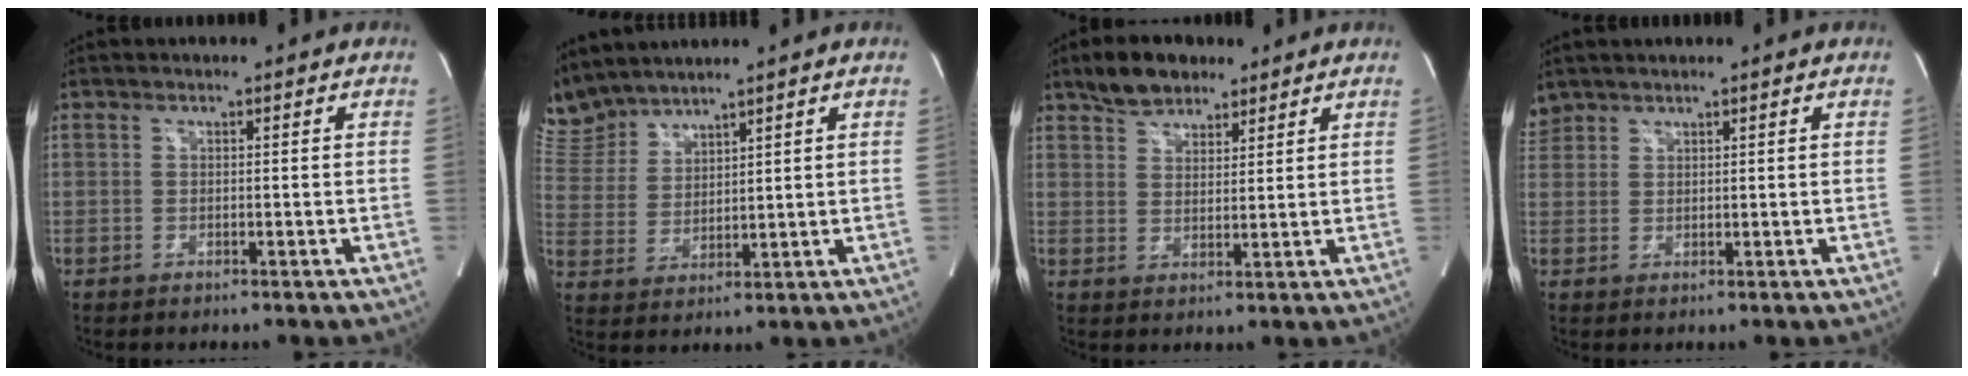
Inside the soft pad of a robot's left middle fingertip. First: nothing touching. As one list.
[{"total": 7.5, "force": [7.4, 1.1, 0.5], "torque": [-0.034, 0.017, 0.167]}, {"total": 6.4, "force": [4.9, 3.2, 2.6], "torque": [-0.050, 0.012, 0.090]}, {"total": 2.5, "force": [2.3, 1.1, -0.1], "torque": [-0.001, 0.014, 0.048]}]